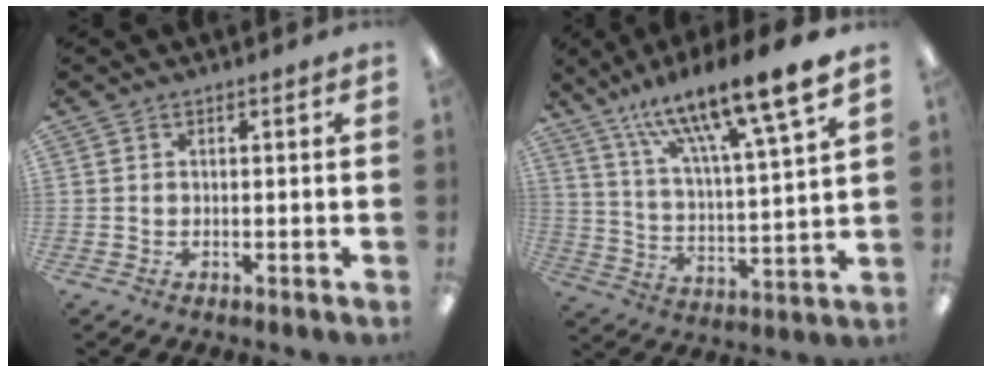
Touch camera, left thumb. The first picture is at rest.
{"total": 16.5, "force": [13.1, 2.1, 9.7], "torque": [-0.167, -0.092, 0.213]}